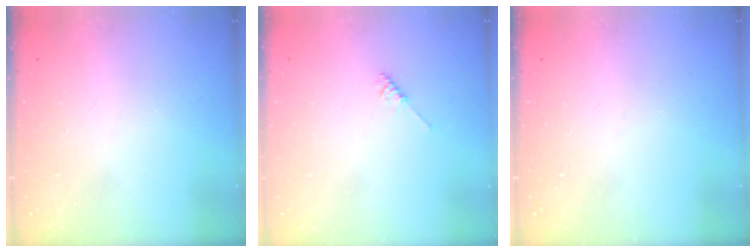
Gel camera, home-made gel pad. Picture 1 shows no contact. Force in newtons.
{"total": 2.2, "press": 2.2, "slide": 0.5}
{"total": 0.0}